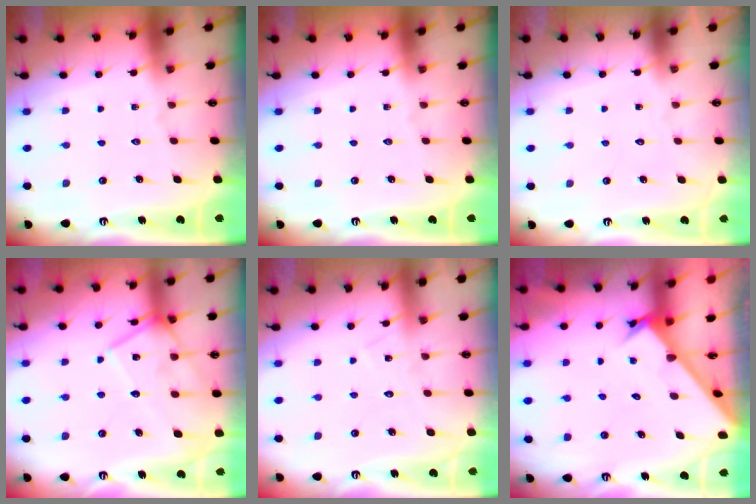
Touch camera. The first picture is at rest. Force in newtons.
{"total": 0.0}
{"total": 1.6, "press": 1.6, "slide": 0.1}
{"total": 13.1, "press": 13.0, "slide": 0.9}
{"total": 7.2, "press": 7.2, "slide": 0.4}
{"total": 2.4, "press": 2.4, "slide": 0.2}